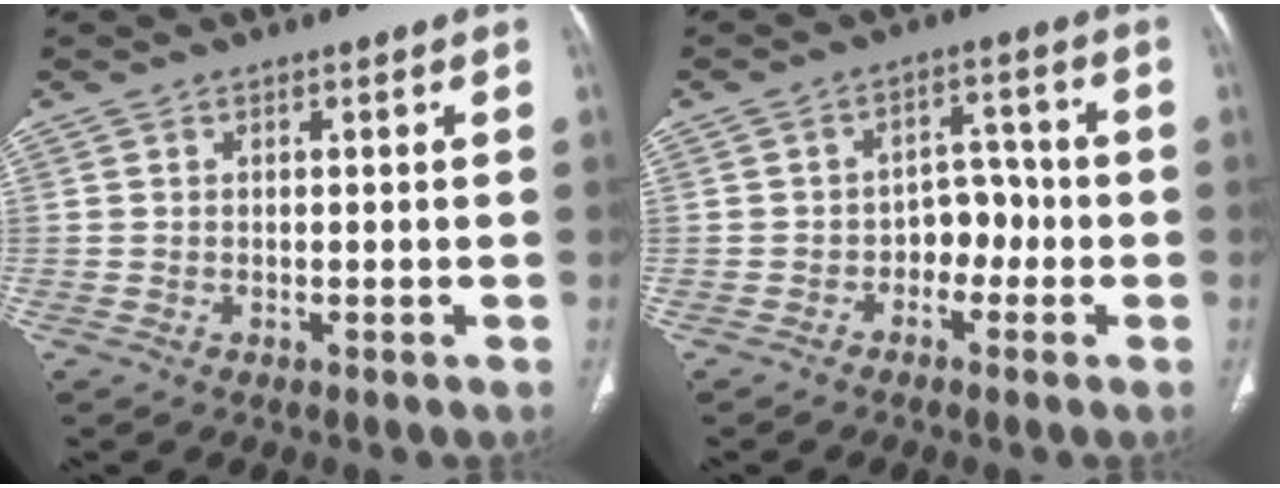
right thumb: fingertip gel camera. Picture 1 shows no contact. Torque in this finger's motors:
{"motor_torque": [0.40, 0.58, 0.37, -0.08, 0.01]}